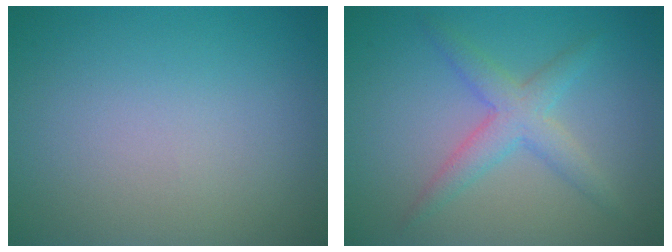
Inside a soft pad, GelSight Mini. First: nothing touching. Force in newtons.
{"total": 2.3, "press": 2.3, "slide": 0.1}